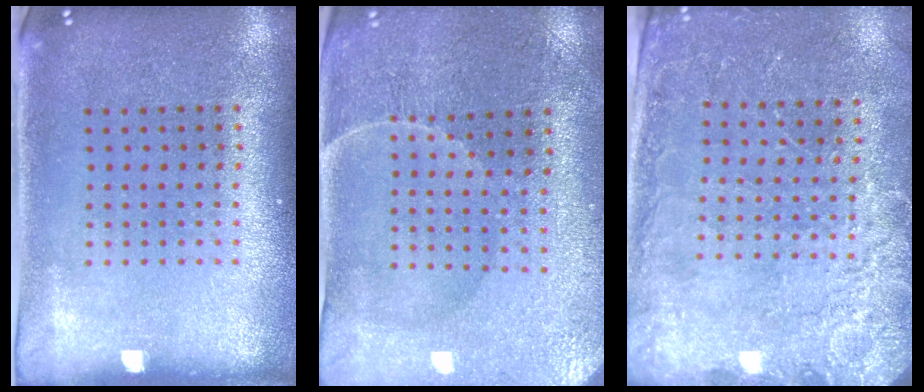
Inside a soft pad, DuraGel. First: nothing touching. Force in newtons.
{"total": 0.9, "press": 0.8, "slide": 0.3}
{"total": 2.6, "press": 2.5, "slide": 0.5}